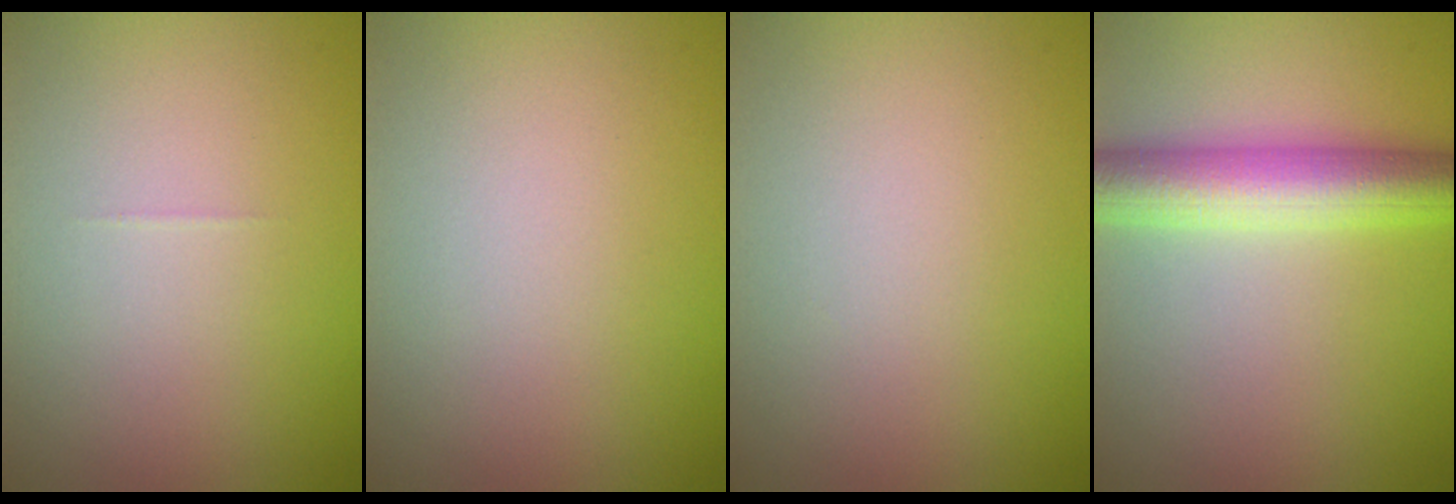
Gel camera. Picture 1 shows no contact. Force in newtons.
{"total": 0.0}
{"total": 0.0}
{"total": 6.6, "press": 6.6, "slide": 0.0}